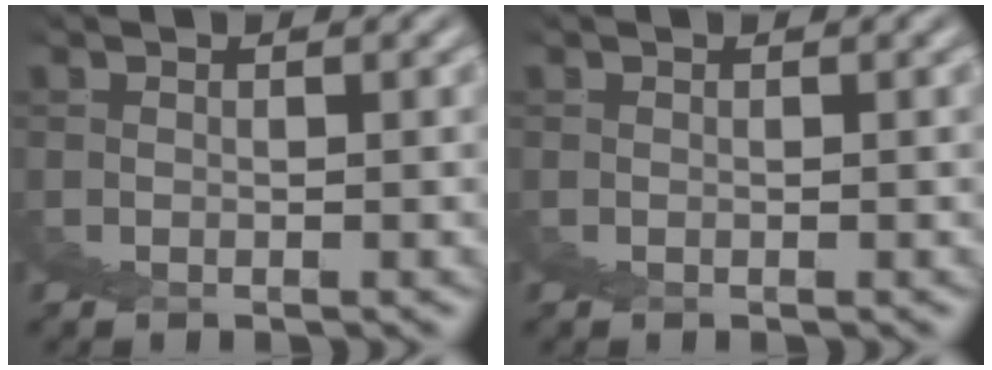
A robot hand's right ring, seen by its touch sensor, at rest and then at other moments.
{"total": 0.0}